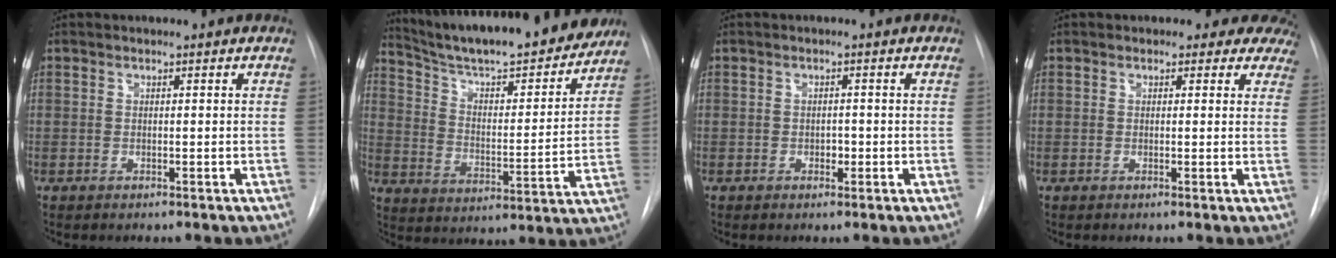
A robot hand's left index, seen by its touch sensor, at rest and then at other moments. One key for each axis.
{"total": 22.4, "fx": 20.1, "fy": 3.0, "fz": 9.4, "tx": -0.153, "ty": -0.016, "tz": 0.294}
{"total": 1.2, "fx": -0.4, "fy": 0.8, "fz": 0.8, "tx": -0.012, "ty": 0.002, "tz": -0.005}
{"total": 7.3, "fx": 6.4, "fy": 3.5, "fz": 0.5, "tx": 0.034, "ty": -0.002, "tz": 0.041}